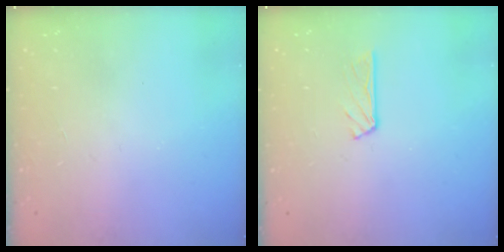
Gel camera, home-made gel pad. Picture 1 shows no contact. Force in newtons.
{"total": 3.2, "press": 3.2, "slide": 0.3}